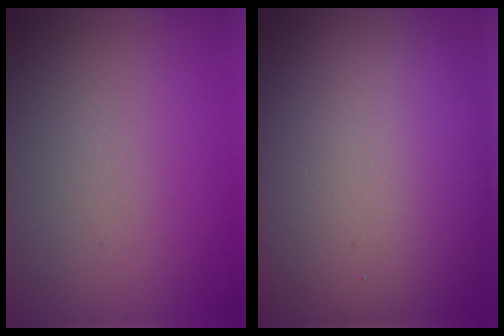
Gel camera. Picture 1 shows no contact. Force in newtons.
{"total": 16.4, "press": 16.4, "slide": 0.9}